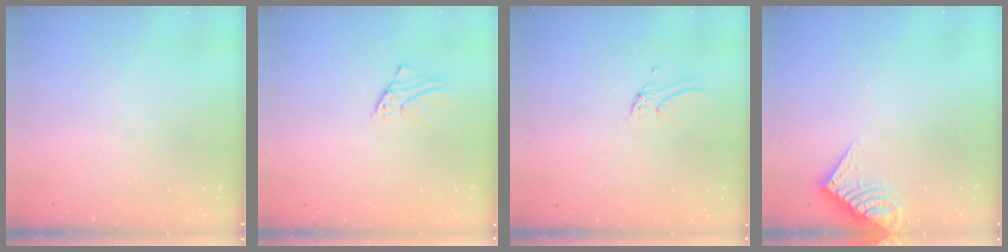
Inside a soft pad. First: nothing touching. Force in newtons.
{"total": 1.1, "press": 1.1, "slide": 0.1}
{"total": 2.0, "press": 2.0, "slide": 0.1}
{"total": 9.4, "press": 9.3, "slide": 1.0}